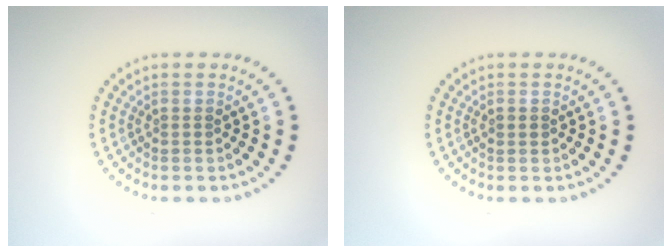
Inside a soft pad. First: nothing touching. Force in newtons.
{"total": 0.8, "press": 0.8, "slide": 0.1}